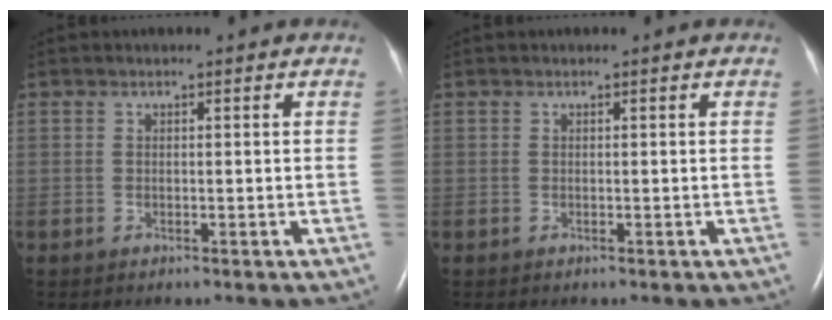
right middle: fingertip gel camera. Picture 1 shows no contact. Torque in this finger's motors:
{"motor_torque": [-0.03, -0.03, 0.00, 0.00]}